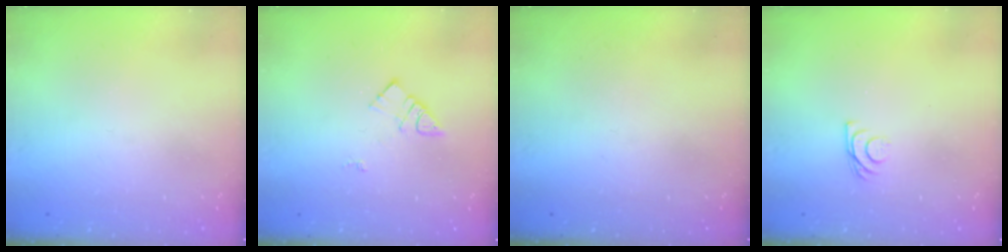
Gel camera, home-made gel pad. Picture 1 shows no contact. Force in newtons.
{"total": 6.6, "press": 6.6, "slide": 0.7}
{"total": 0.0}
{"total": 6.1, "press": 6.0, "slide": 0.8}